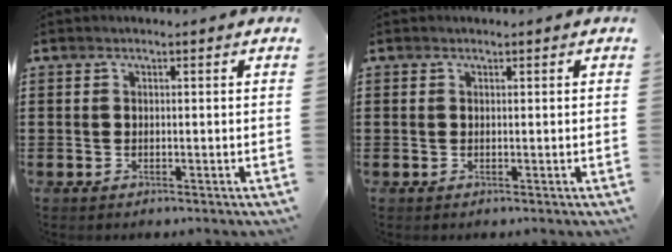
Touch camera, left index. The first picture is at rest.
{"total": 0.0}